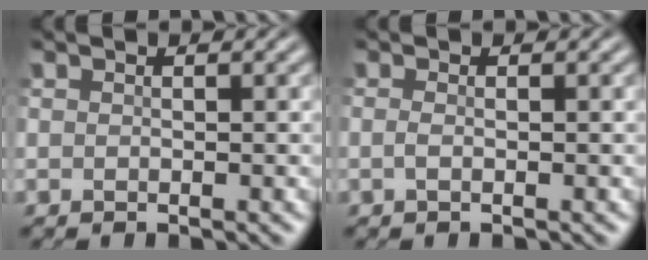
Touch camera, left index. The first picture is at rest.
{"total": 0.7, "force": [-0.2, 0.2, 0.7], "torque": [-0.016, 0.000, -0.005]}